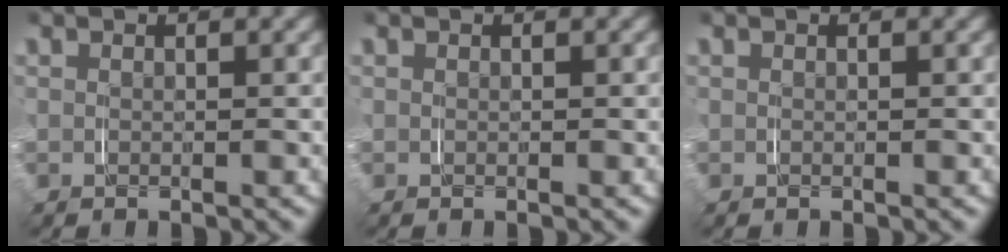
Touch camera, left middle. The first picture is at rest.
{"total": 0.0}
{"total": 0.0}